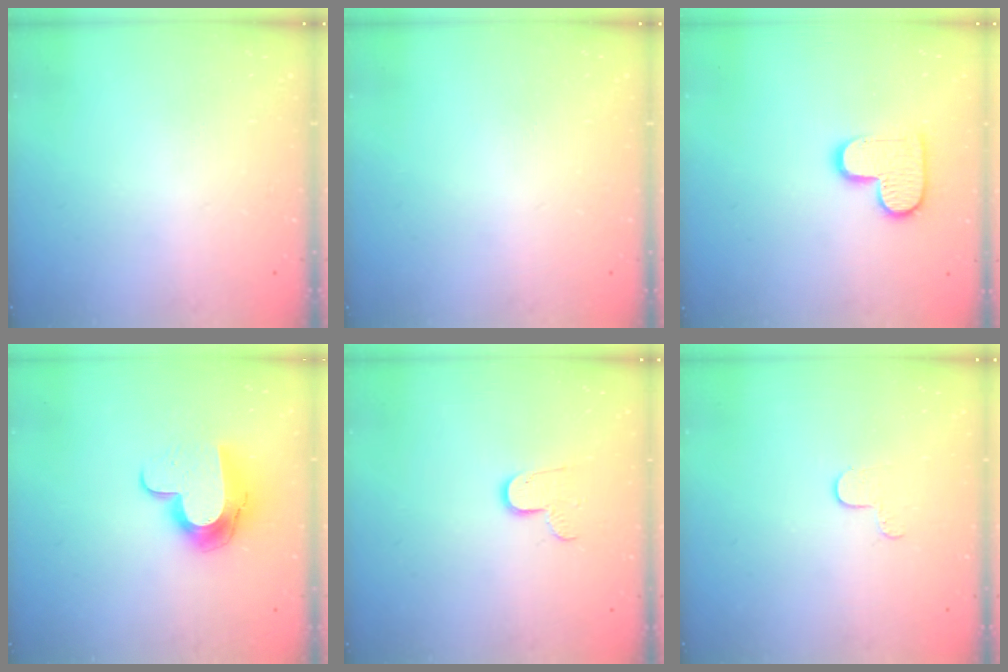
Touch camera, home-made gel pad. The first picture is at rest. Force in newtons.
{"total": 0.0}
{"total": 12.0, "press": 12.0, "slide": 0.7}
{"total": 12.1, "press": 12.0, "slide": 0.9}
{"total": 7.6, "press": 7.6, "slide": 0.5}
{"total": 4.7, "press": 4.6, "slide": 0.4}